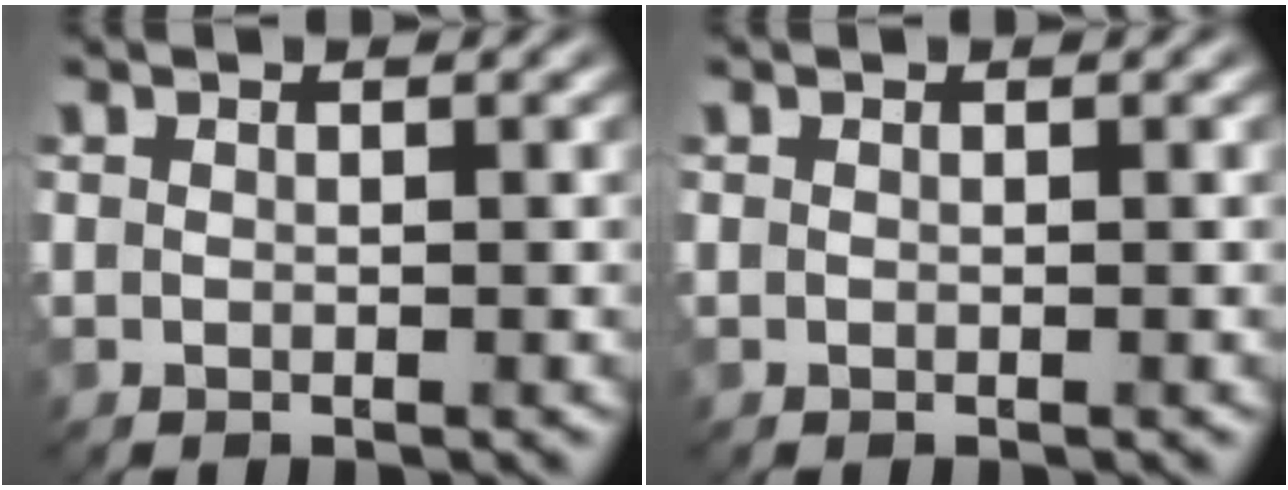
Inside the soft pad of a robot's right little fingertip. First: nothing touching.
{"total": 0.0}